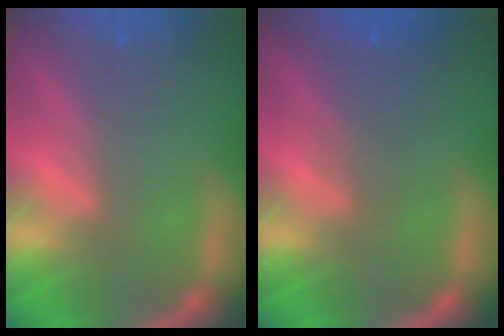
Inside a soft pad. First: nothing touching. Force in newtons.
{"total": 2.5}